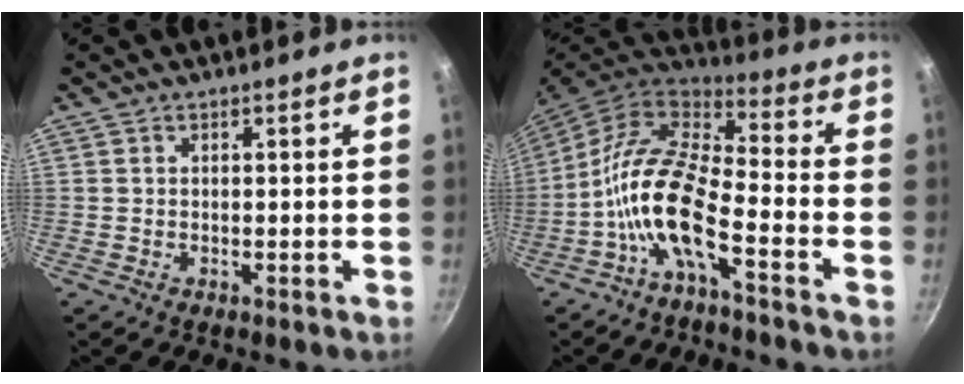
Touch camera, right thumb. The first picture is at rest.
{"total": 13.9, "force": [-5.4, 4.9, 11.8], "torque": [-0.225, 0.054, -0.121]}